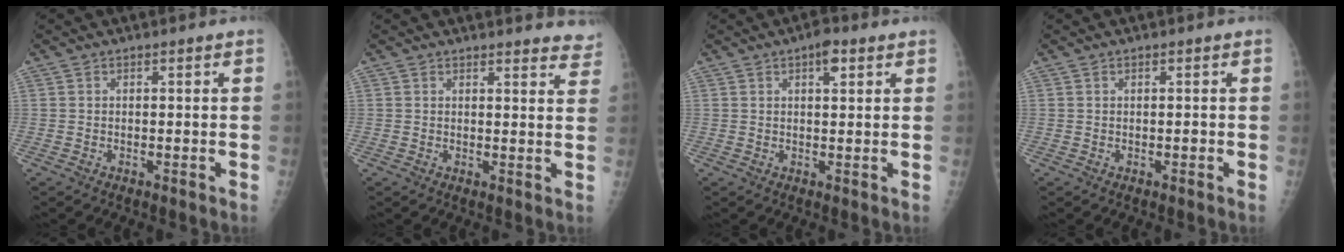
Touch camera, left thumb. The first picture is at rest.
{"total": 7.0, "force": [6.8, 1.5, 1.0], "torque": [0.023, -0.039, 0.052]}
{"total": 3.2, "force": [1.8, 1.3, 2.4], "torque": [-0.028, -0.004, 0.025]}
{"total": 0.6, "force": [0.2, 0.3, 0.5], "torque": [-0.005, 0.001, 0.002]}